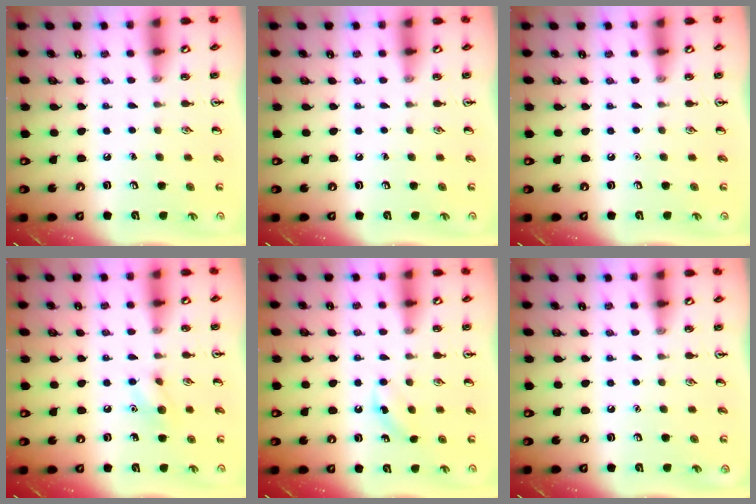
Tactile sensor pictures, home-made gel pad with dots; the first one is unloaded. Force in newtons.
{"total": 0.0}
{"total": 0.0}
{"total": 7.3, "press": 7.2, "slide": 1.5}
{"total": 2.6, "press": 2.4, "slide": 0.8}
{"total": 0.0}